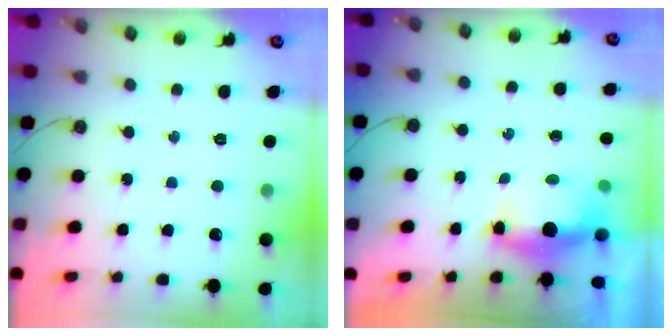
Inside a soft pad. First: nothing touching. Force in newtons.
{"total": 5.6, "press": 5.6, "slide": 0.6}